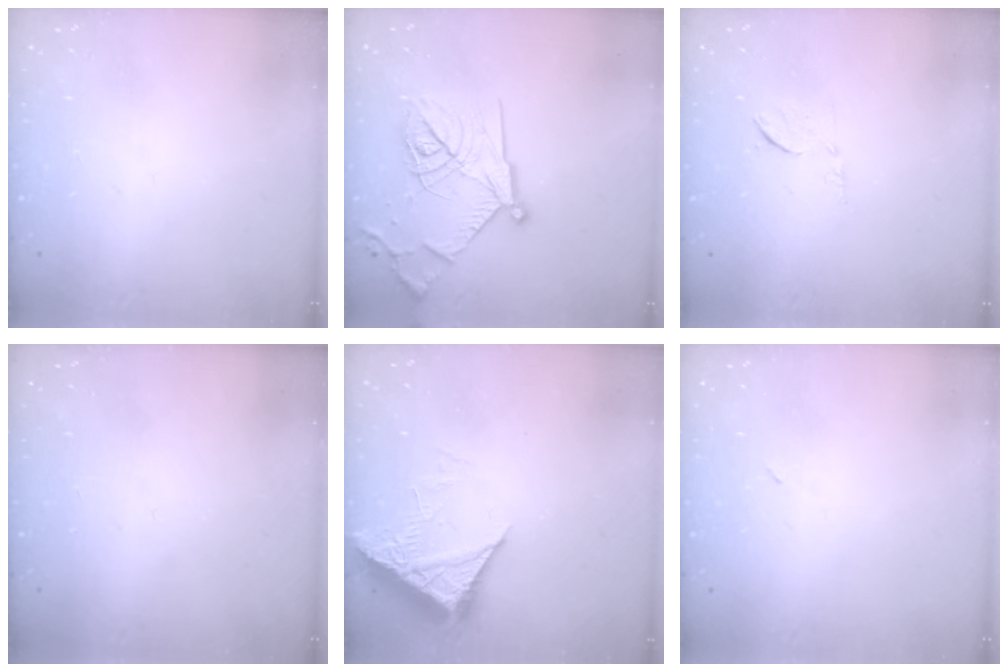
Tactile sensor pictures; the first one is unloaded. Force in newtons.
{"total": 19.8, "press": 19.7, "slide": 1.2}
{"total": 6.1, "press": 6.1, "slide": 0.7}
{"total": 0.0}
{"total": 6.6, "press": 6.6, "slide": 0.8}
{"total": 2.1, "press": 1.9, "slide": 1.0}